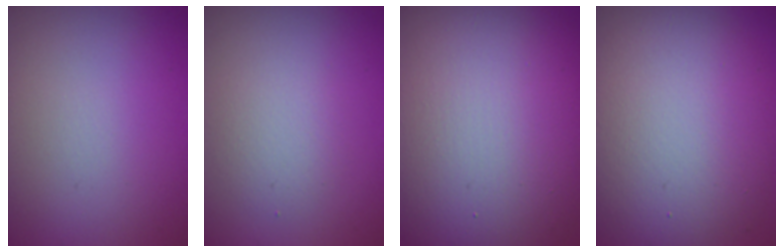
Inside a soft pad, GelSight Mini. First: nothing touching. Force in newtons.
{"total": 2.2, "press": 2.2, "slide": 0.1}
{"total": 17.3, "press": 17.3, "slide": 1.2}
{"total": 11.0, "press": 11.0, "slide": 0.4}